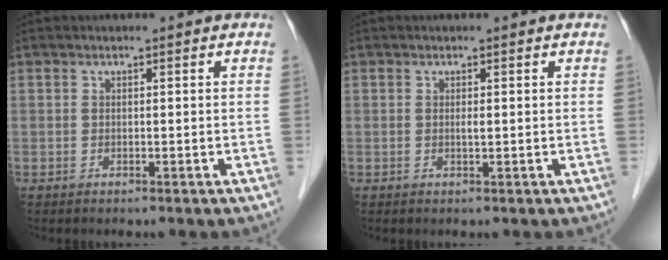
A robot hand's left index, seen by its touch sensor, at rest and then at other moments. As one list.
[{"total": 0.6, "force": [0.1, 0.0, 0.6], "torque": [-0.013, -0.002, 0.002]}]